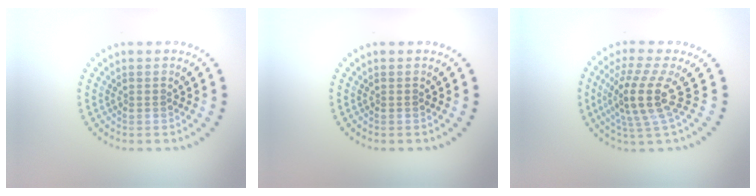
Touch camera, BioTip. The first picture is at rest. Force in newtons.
{"total": 0.0}
{"total": 4.3, "press": 3.3, "slide": 2.8}